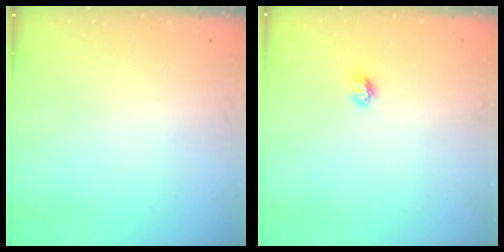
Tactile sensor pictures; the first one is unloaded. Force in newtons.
{"total": 4.6, "press": 4.6, "slide": 0.5}